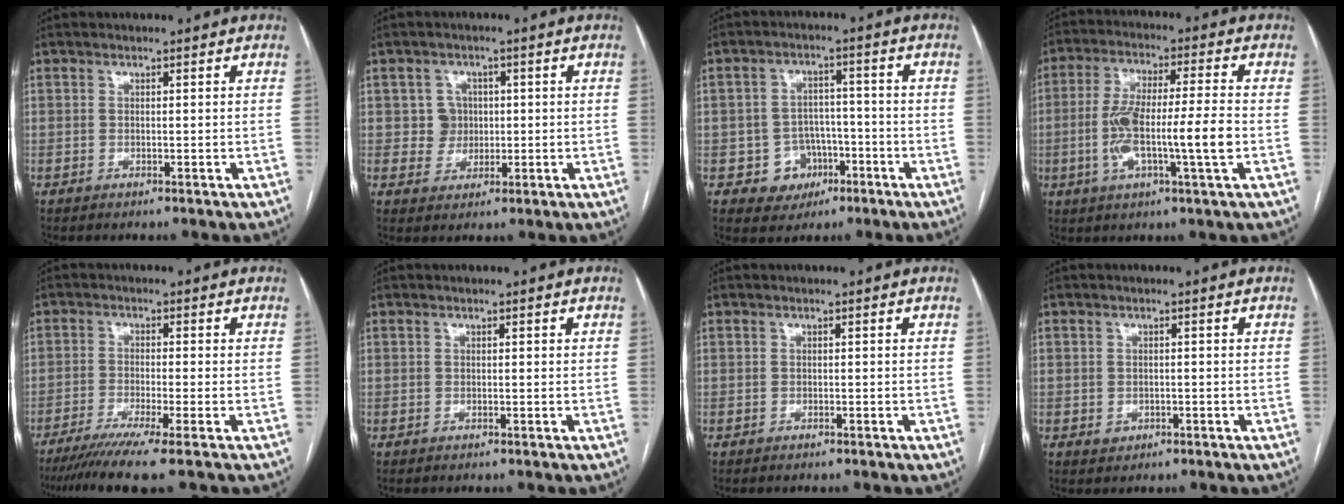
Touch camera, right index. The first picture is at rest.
{"total": 3.8, "force": [0.5, 3.8, 0.4], "torque": [0.002, 0.011, 0.011]}
{"total": 6.2, "force": [-2.5, 5.6, 0.8], "torque": [-0.001, 0.016, -0.029]}
{"total": 12.2, "force": [-2.2, 0.8, 11.9], "torque": [-0.227, 0.009, -0.043]}
{"total": 7.9, "force": [-5.8, -1.2, 5.3], "torque": [-0.081, -0.021, -0.096]}
{"total": 0.0}
{"total": 0.0}
{"total": 1.6, "force": [-0.4, 1.5, 0.3], "torque": [-0.002, 0.003, 0.000]}